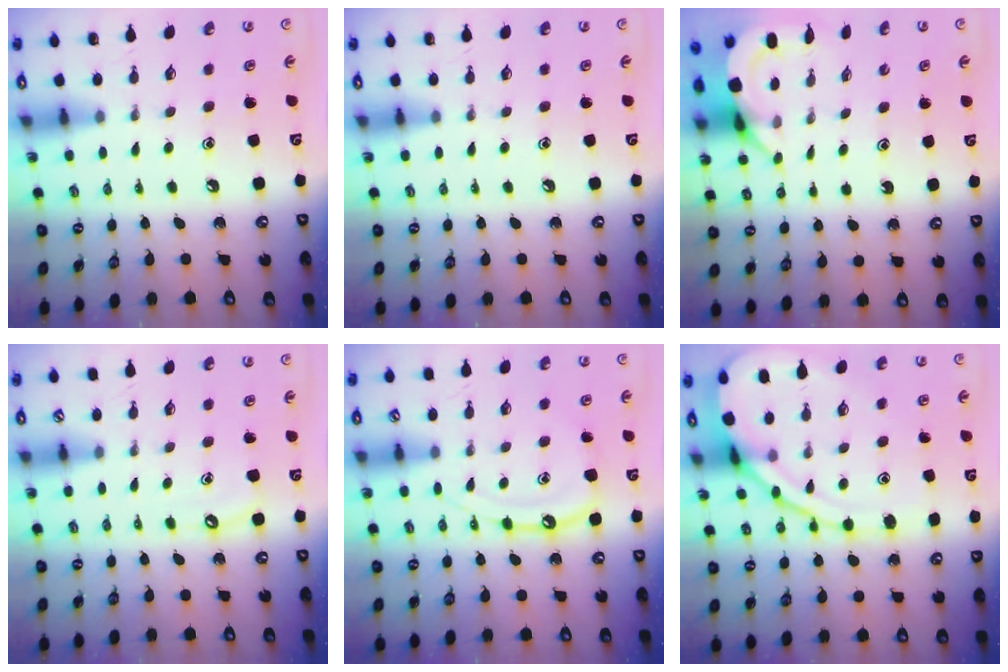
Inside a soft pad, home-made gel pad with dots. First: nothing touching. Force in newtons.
{"total": 0.0}
{"total": 3.9, "press": 3.9, "slide": 0.1}
{"total": 3.6, "press": 3.6, "slide": 0.5}
{"total": 11.4, "press": 11.4, "slide": 0.9}
{"total": 13.9, "press": 13.8, "slide": 1.2}